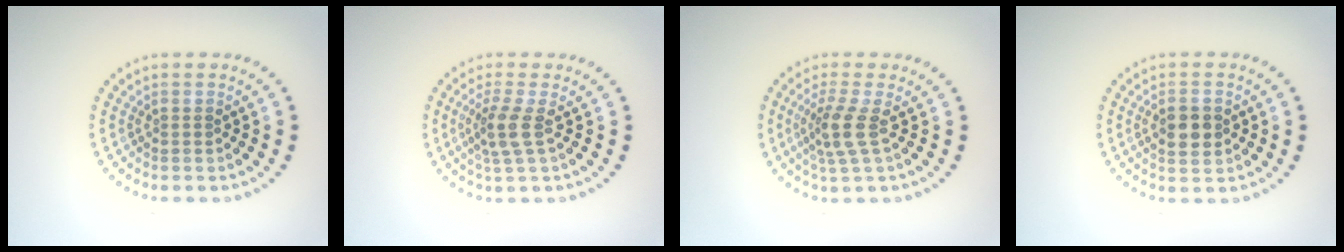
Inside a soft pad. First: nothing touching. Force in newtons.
{"total": 2.6, "press": 2.1, "slide": 1.6}
{"total": 2.8, "press": 2.2, "slide": 1.8}
{"total": 2.9, "press": 2.9, "slide": 0.1}